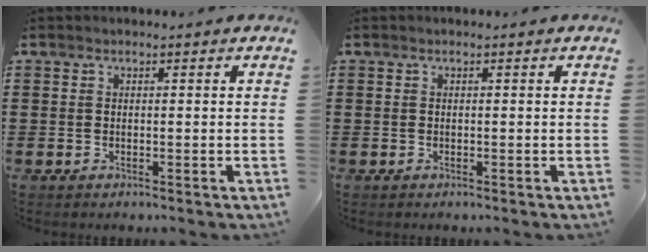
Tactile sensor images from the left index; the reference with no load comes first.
{"total": 0.0}